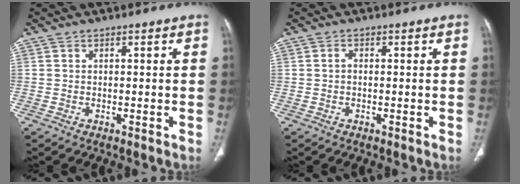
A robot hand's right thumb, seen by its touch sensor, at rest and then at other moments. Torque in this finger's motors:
{"motor_torque": [-0.54, 0.23, -0.29, 0.22, 0.07]}